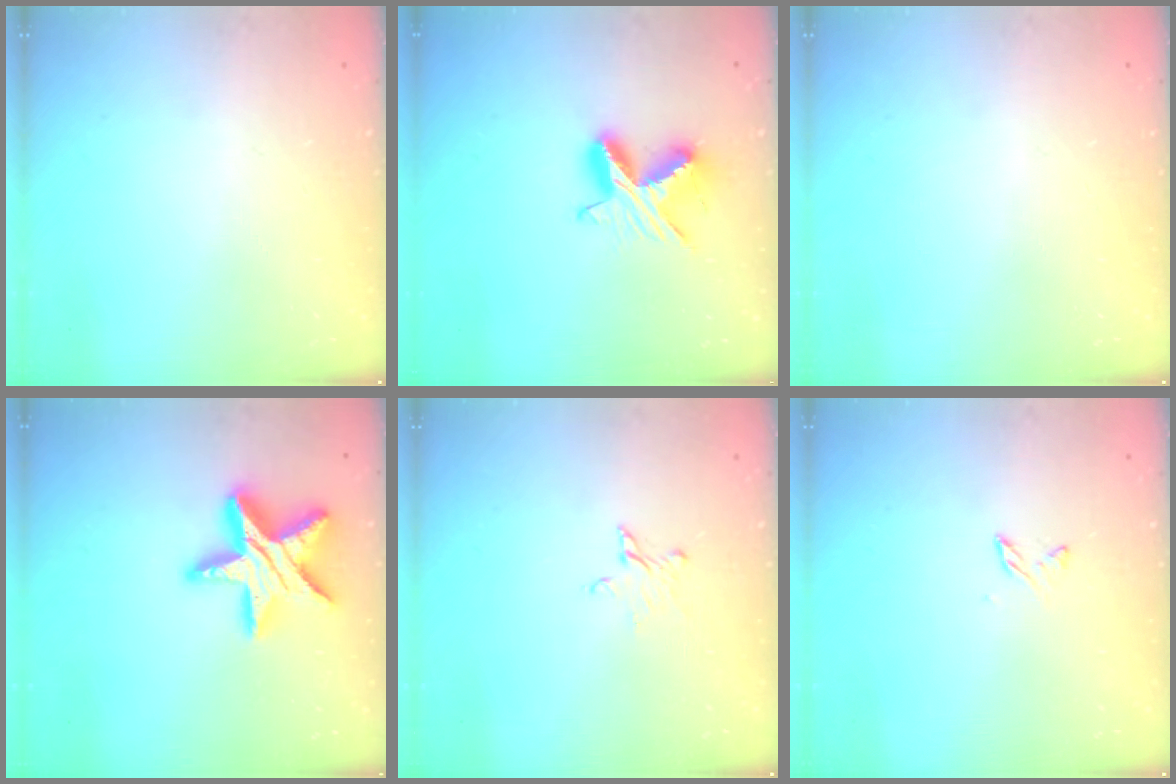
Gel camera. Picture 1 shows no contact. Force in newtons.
{"total": 9.2, "press": 9.2, "slide": 0.4}
{"total": 0.0}
{"total": 17.1, "press": 17.0, "slide": 1.5}
{"total": 3.3, "press": 3.3, "slide": 0.3}
{"total": 3.3, "press": 3.3, "slide": 0.4}